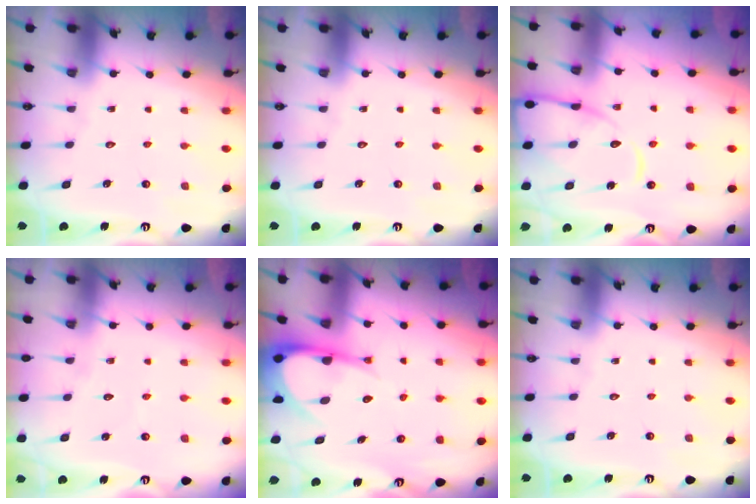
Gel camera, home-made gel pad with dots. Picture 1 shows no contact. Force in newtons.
{"total": 0.0}
{"total": 12.1, "press": 12.0, "slide": 1.2}
{"total": 3.1, "press": 3.0, "slide": 0.3}
{"total": 10.0, "press": 9.9, "slide": 0.9}
{"total": 0.0}